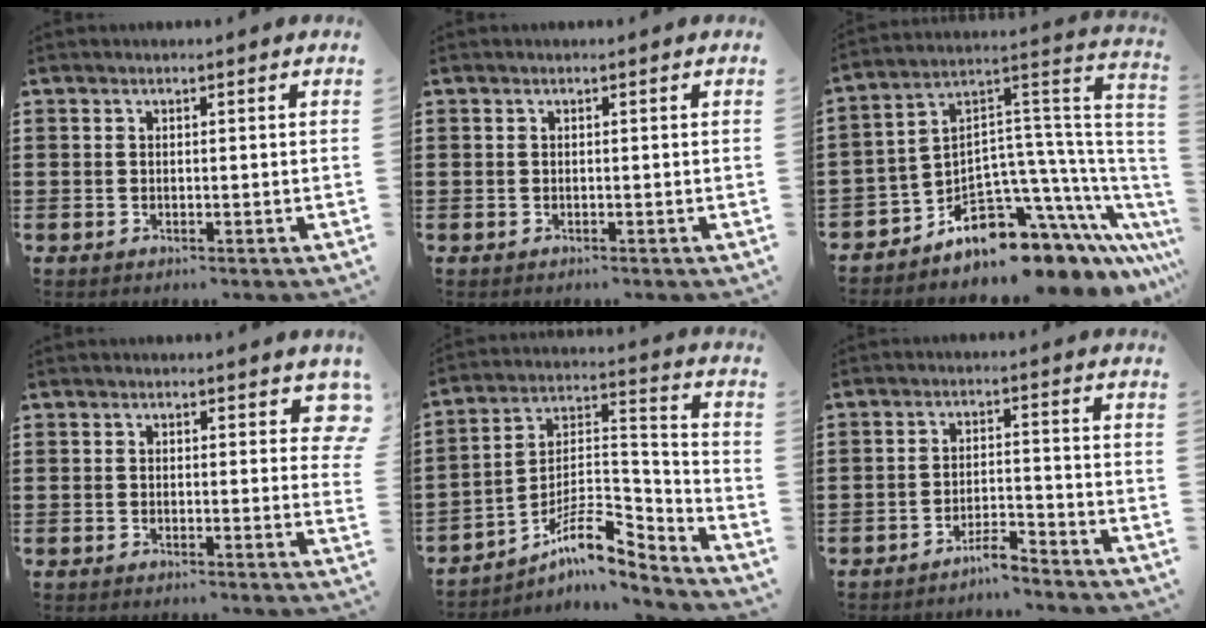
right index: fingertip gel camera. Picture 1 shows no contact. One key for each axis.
{"total": 0.0}
{"total": 9.5, "fx": -6.6, "fy": 4.9, "fz": 4.7, "tx": -0.101, "ty": -0.018, "tz": -0.120}
{"total": 2.1, "fx": 1.3, "fy": 1.1, "fz": 1.3, "tx": -0.007, "ty": -0.002, "tz": 0.018}
{"total": 9.5, "fx": -6.9, "fy": 3.0, "fz": 5.8, "tx": -0.110, "ty": -0.002, "tz": -0.135}
{"total": 3.4, "fx": -3.2, "fy": 0.1, "fz": 1.0, "tx": -0.021, "ty": 0.004, "tz": -0.064}